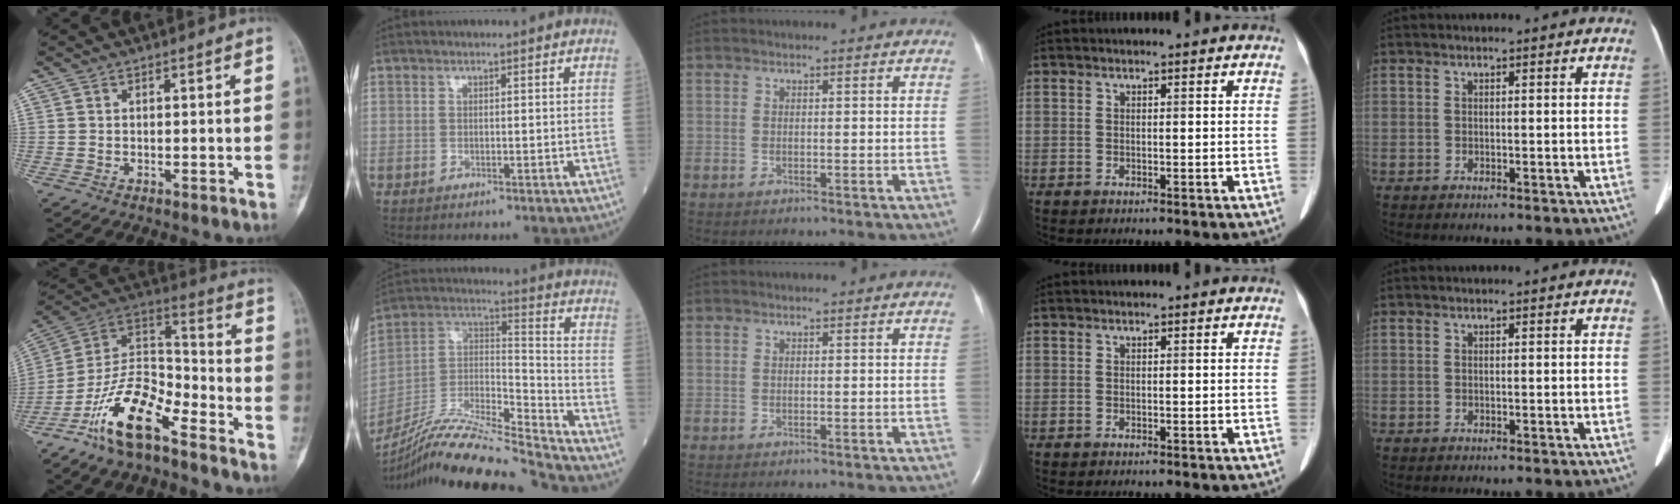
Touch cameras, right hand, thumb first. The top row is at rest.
{"thumb": {"total": 16.1, "force": [-10.4, 6.1, 10.7], "torque": [-0.191, 0.082, -0.200]}, "index": {"total": 19.9, "force": [-18.4, -0.5, 7.5], "torque": [-0.153, 0.014, -0.331]}}